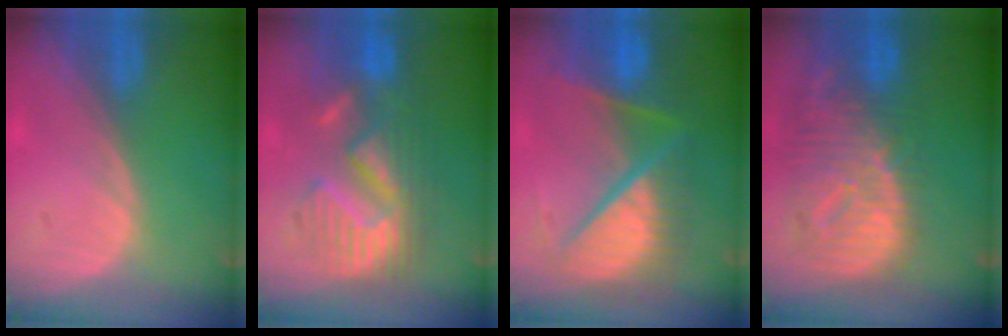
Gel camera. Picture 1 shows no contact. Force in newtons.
{"total": 9.9, "press": 9.9, "slide": 0.5}
{"total": 10.7, "press": 10.6, "slide": 1.4}
{"total": 12.4, "press": 10.7, "slide": 6.3}